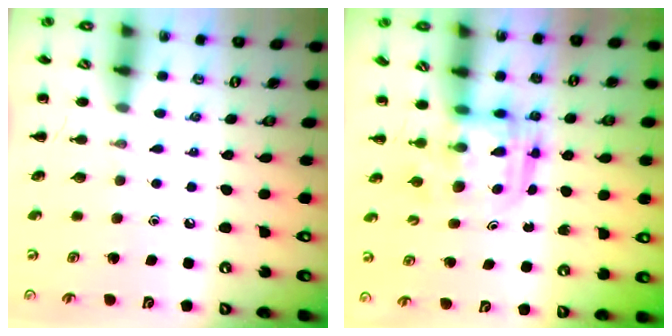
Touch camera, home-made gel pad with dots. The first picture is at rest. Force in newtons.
{"total": 3.0, "press": 3.0, "slide": 0.3}